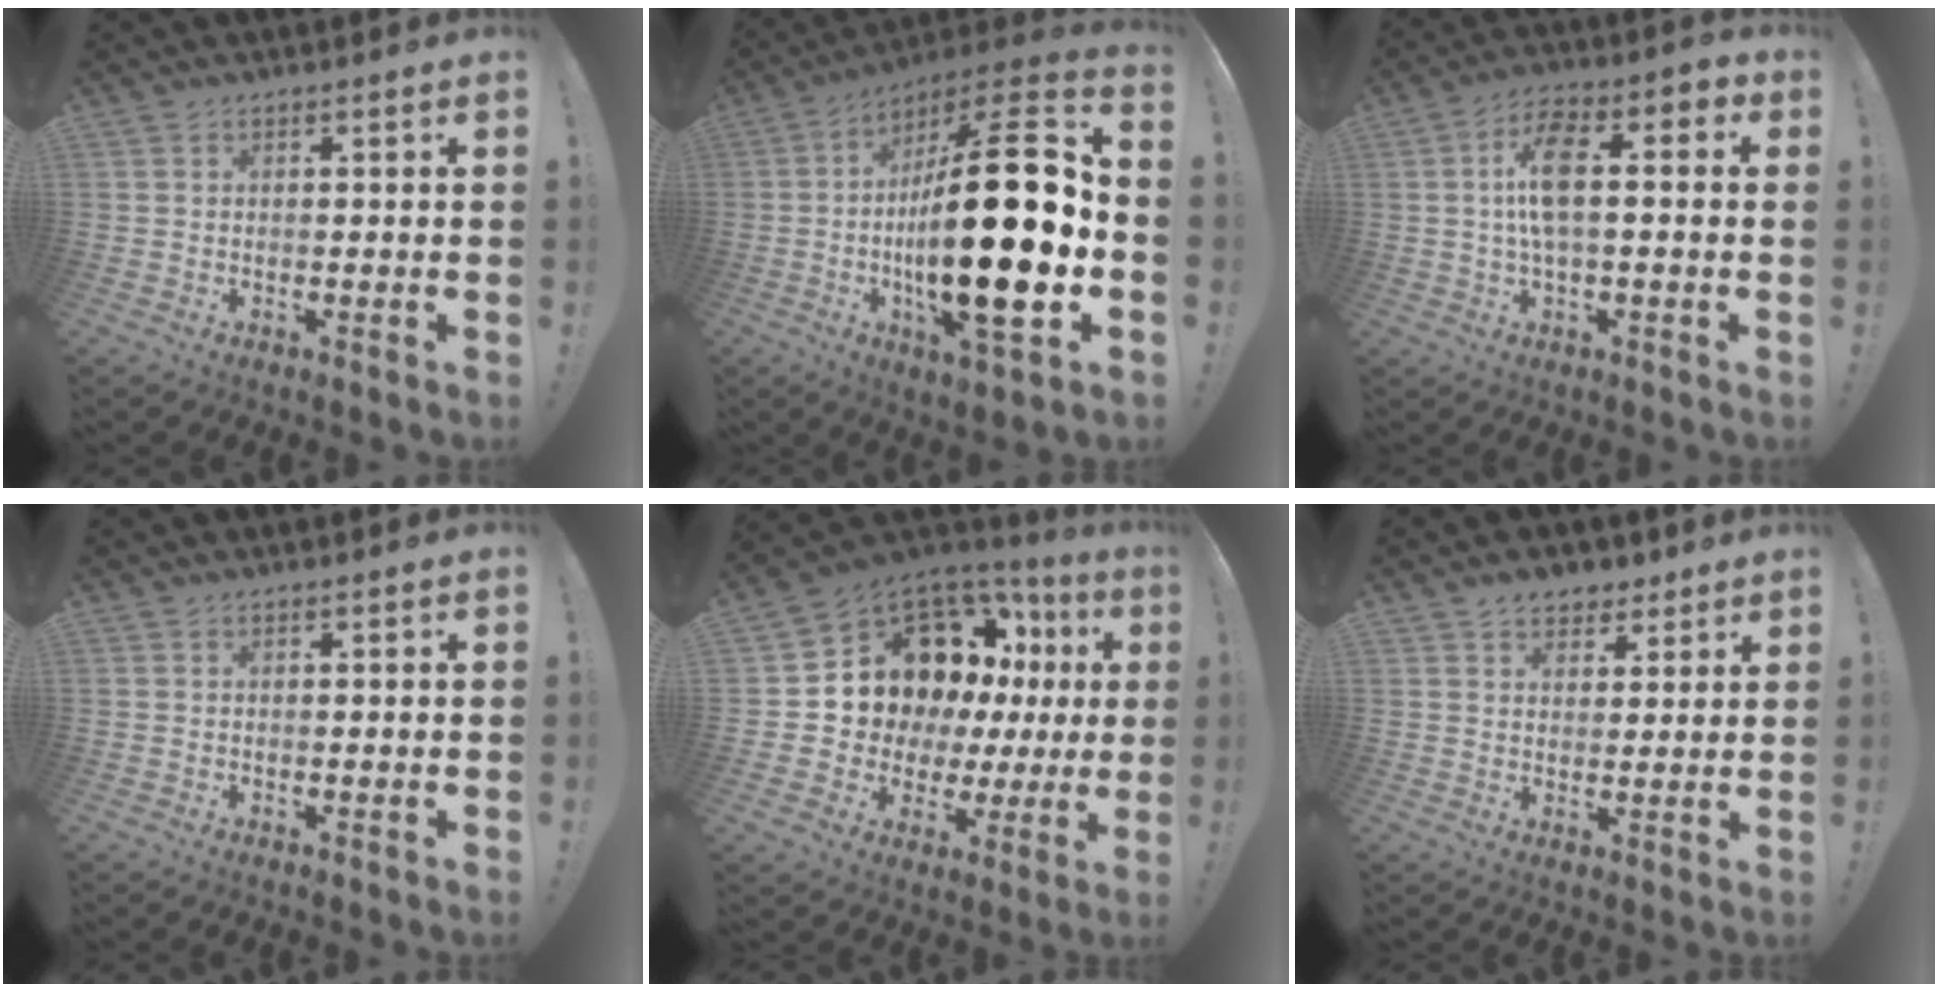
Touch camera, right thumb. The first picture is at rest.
{"total": 30.7, "force": [-3.7, 9.5, 29.0], "torque": [-0.494, 0.010, -0.065]}
{"total": 11.9, "force": [1.3, 5.8, 10.3], "torque": [-0.176, 0.009, 0.022]}
{"total": 0.0}
{"total": 13.1, "force": [7.4, 8.7, 6.5], "torque": [-0.099, -0.070, 0.151]}
{"total": 6.3, "force": [4.2, 4.4, 1.6], "torque": [-0.017, -0.022, 0.079]}